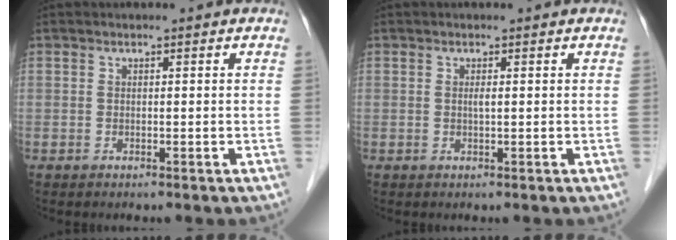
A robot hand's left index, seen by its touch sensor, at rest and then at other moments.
{"total": 0.7, "force": [0.2, 0.0, 0.7], "torque": [-0.017, 0.000, 0.002]}